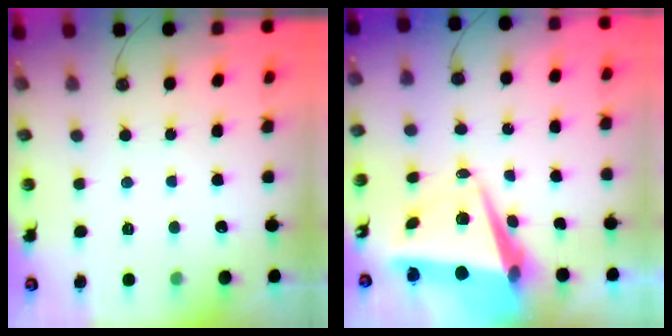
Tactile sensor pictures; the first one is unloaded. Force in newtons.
{"total": 9.6, "press": 9.3, "slide": 2.7}